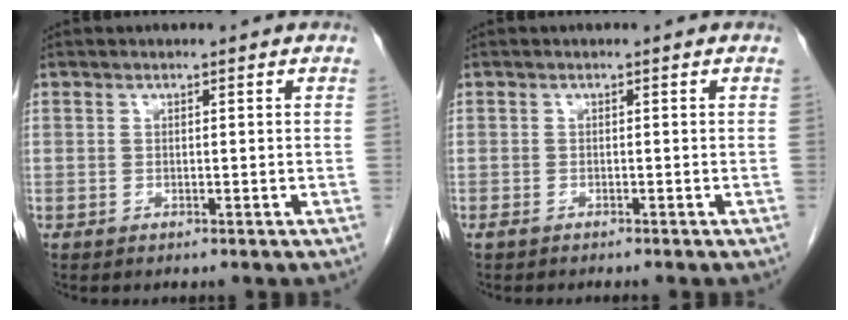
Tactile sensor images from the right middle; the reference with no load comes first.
{"total": 1.5, "force": [-1.3, 0.2, 0.8], "torque": [-0.015, -0.003, -0.018]}